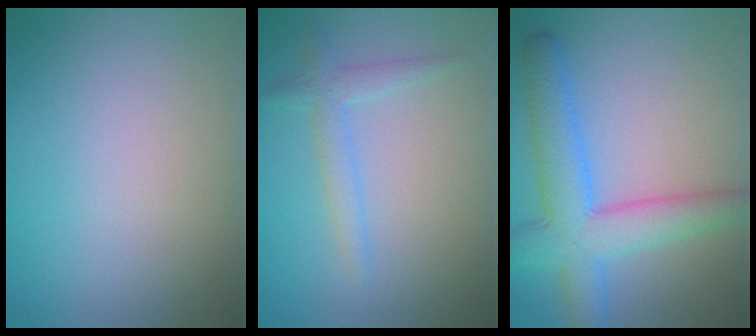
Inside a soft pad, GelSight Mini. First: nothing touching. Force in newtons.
{"total": 2.0, "press": 2.0, "slide": 0.1}
{"total": 6.3, "press": 6.3, "slide": 0.3}